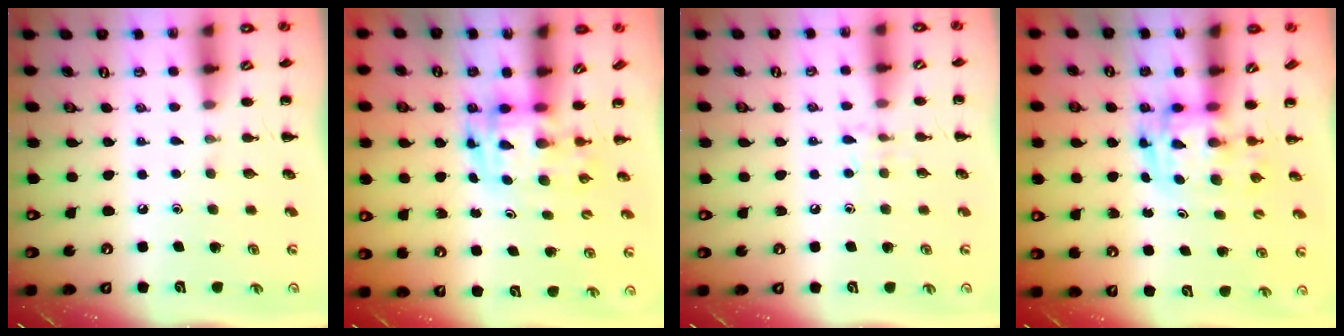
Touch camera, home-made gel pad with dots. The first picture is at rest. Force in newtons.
{"total": 3.5, "press": 3.4, "slide": 0.7}
{"total": 5.7, "press": 5.5, "slide": 1.4}
{"total": 2.9, "press": 2.9, "slide": 0.5}